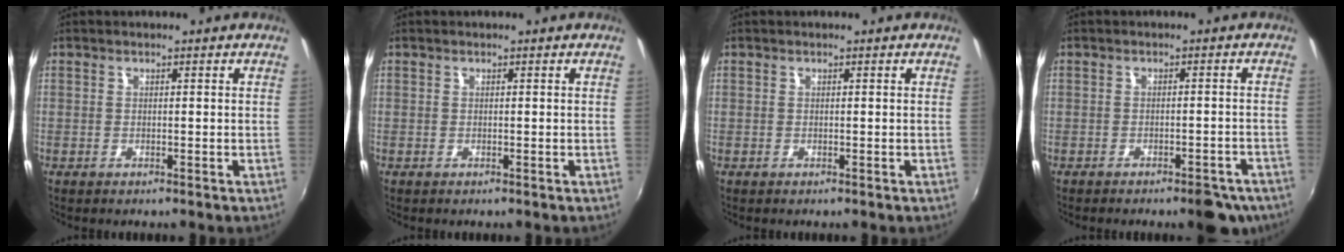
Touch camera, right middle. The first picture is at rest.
{"total": 0.0}
{"total": 0.0}
{"total": 6.7, "force": [-5.2, 2.4, 3.3], "torque": [-0.042, 0.005, -0.050]}